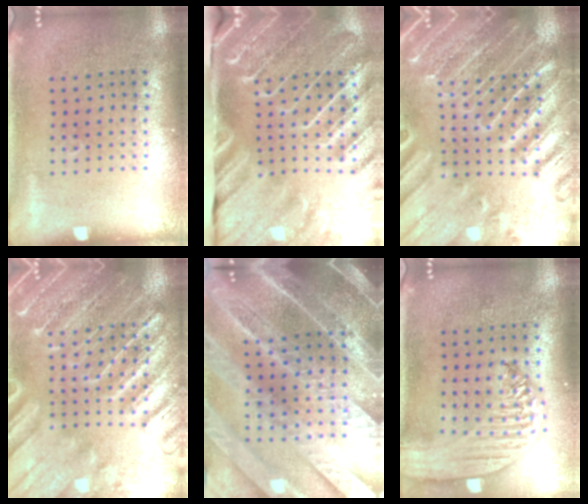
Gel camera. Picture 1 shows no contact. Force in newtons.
{"total": 4.5, "press": 3.4, "slide": 2.8}
{"total": 3.6, "press": 3.4, "slide": 0.9}
{"total": 3.6, "press": 3.6, "slide": 0.4}
{"total": 5.4, "press": 4.6, "slide": 2.8}
{"total": 2.8, "press": 2.3, "slide": 1.6}